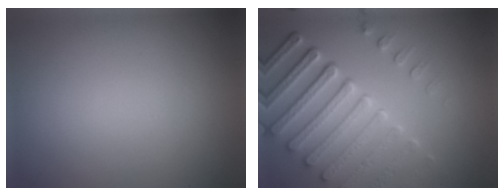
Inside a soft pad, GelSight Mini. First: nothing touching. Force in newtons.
{"total": 7.6, "press": 5.7, "slide": 5.1}